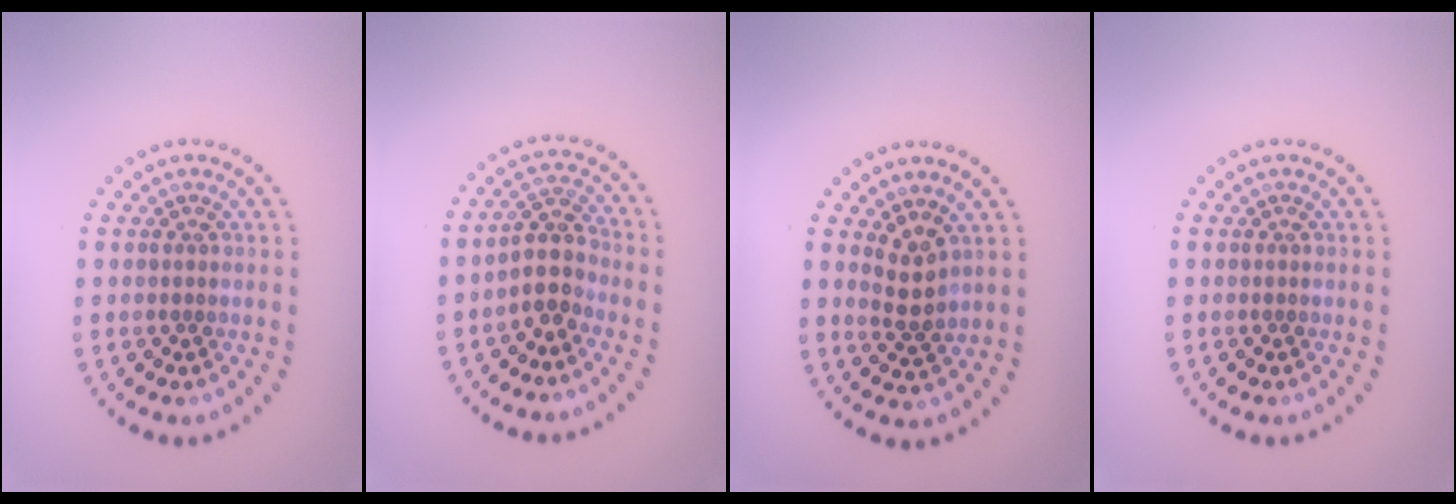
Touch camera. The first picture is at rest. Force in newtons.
{"total": 3.0, "press": 2.5, "slide": 1.6}
{"total": 2.2, "press": 2.0, "slide": 1.1}
{"total": 0.0}